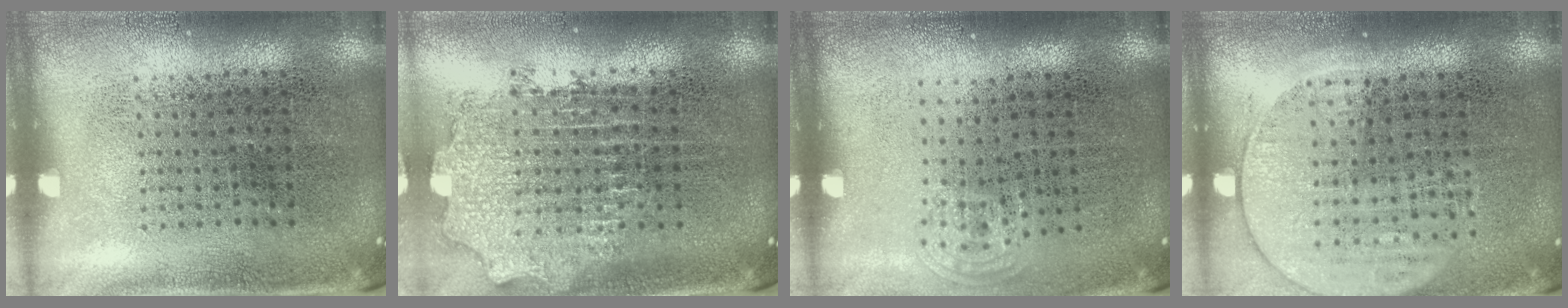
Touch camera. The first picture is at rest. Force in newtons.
{"total": 2.0, "press": 1.5, "slide": 1.3}
{"total": 0.8, "press": 0.5, "slide": 0.6}
{"total": 1.6, "press": 1.5, "slide": 0.7}